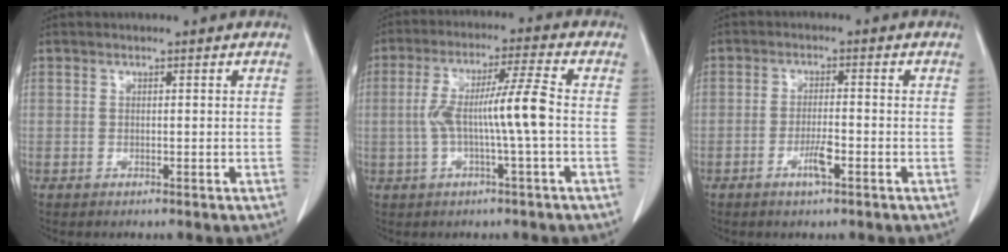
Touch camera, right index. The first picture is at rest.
{"total": 9.0, "force": [-1.0, -0.3, 8.9], "torque": [-0.174, 0.020, -0.019]}
{"total": 3.5, "force": [-1.7, 0.4, 3.0], "torque": [-0.057, -0.001, -0.031]}